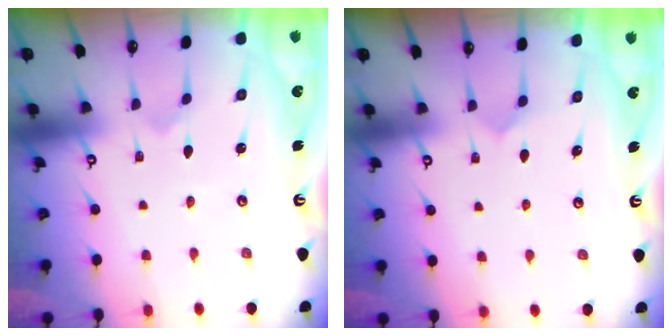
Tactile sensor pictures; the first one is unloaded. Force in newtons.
{"total": 4.7, "press": 4.7, "slide": 0.5}